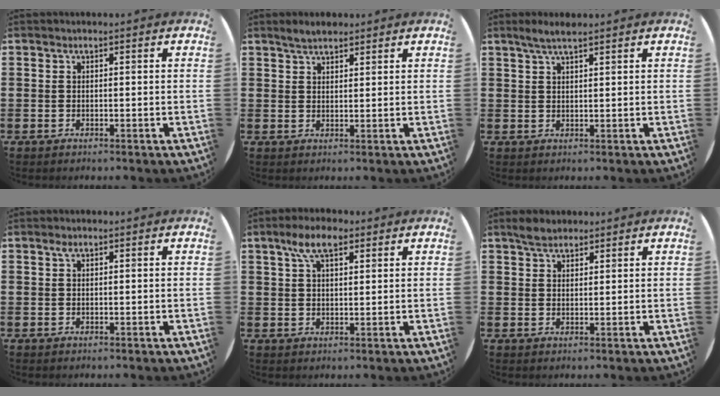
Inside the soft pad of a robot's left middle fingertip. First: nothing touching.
{"total": 2.7, "force": [2.4, 0.8, 1.0], "torque": [-0.014, 0.001, 0.044]}
{"total": 2.7, "force": [2.1, 0.3, 1.6], "torque": [-0.035, 0.003, 0.037]}
{"total": 0.8, "force": [0.4, 0.3, 0.6], "torque": [-0.005, -0.001, 0.005]}
{"total": 5.8, "force": [3.5, 2.4, 4.0], "torque": [-0.079, 0.006, 0.060]}
{"total": 2.7, "force": [2.4, 1.0, 0.9], "torque": [-0.013, 0.002, 0.044]}